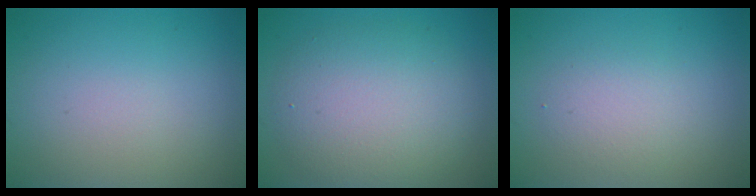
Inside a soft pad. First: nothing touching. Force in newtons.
{"total": 6.3, "press": 6.3, "slide": 0.5}
{"total": 2.3, "press": 2.3, "slide": 0.2}